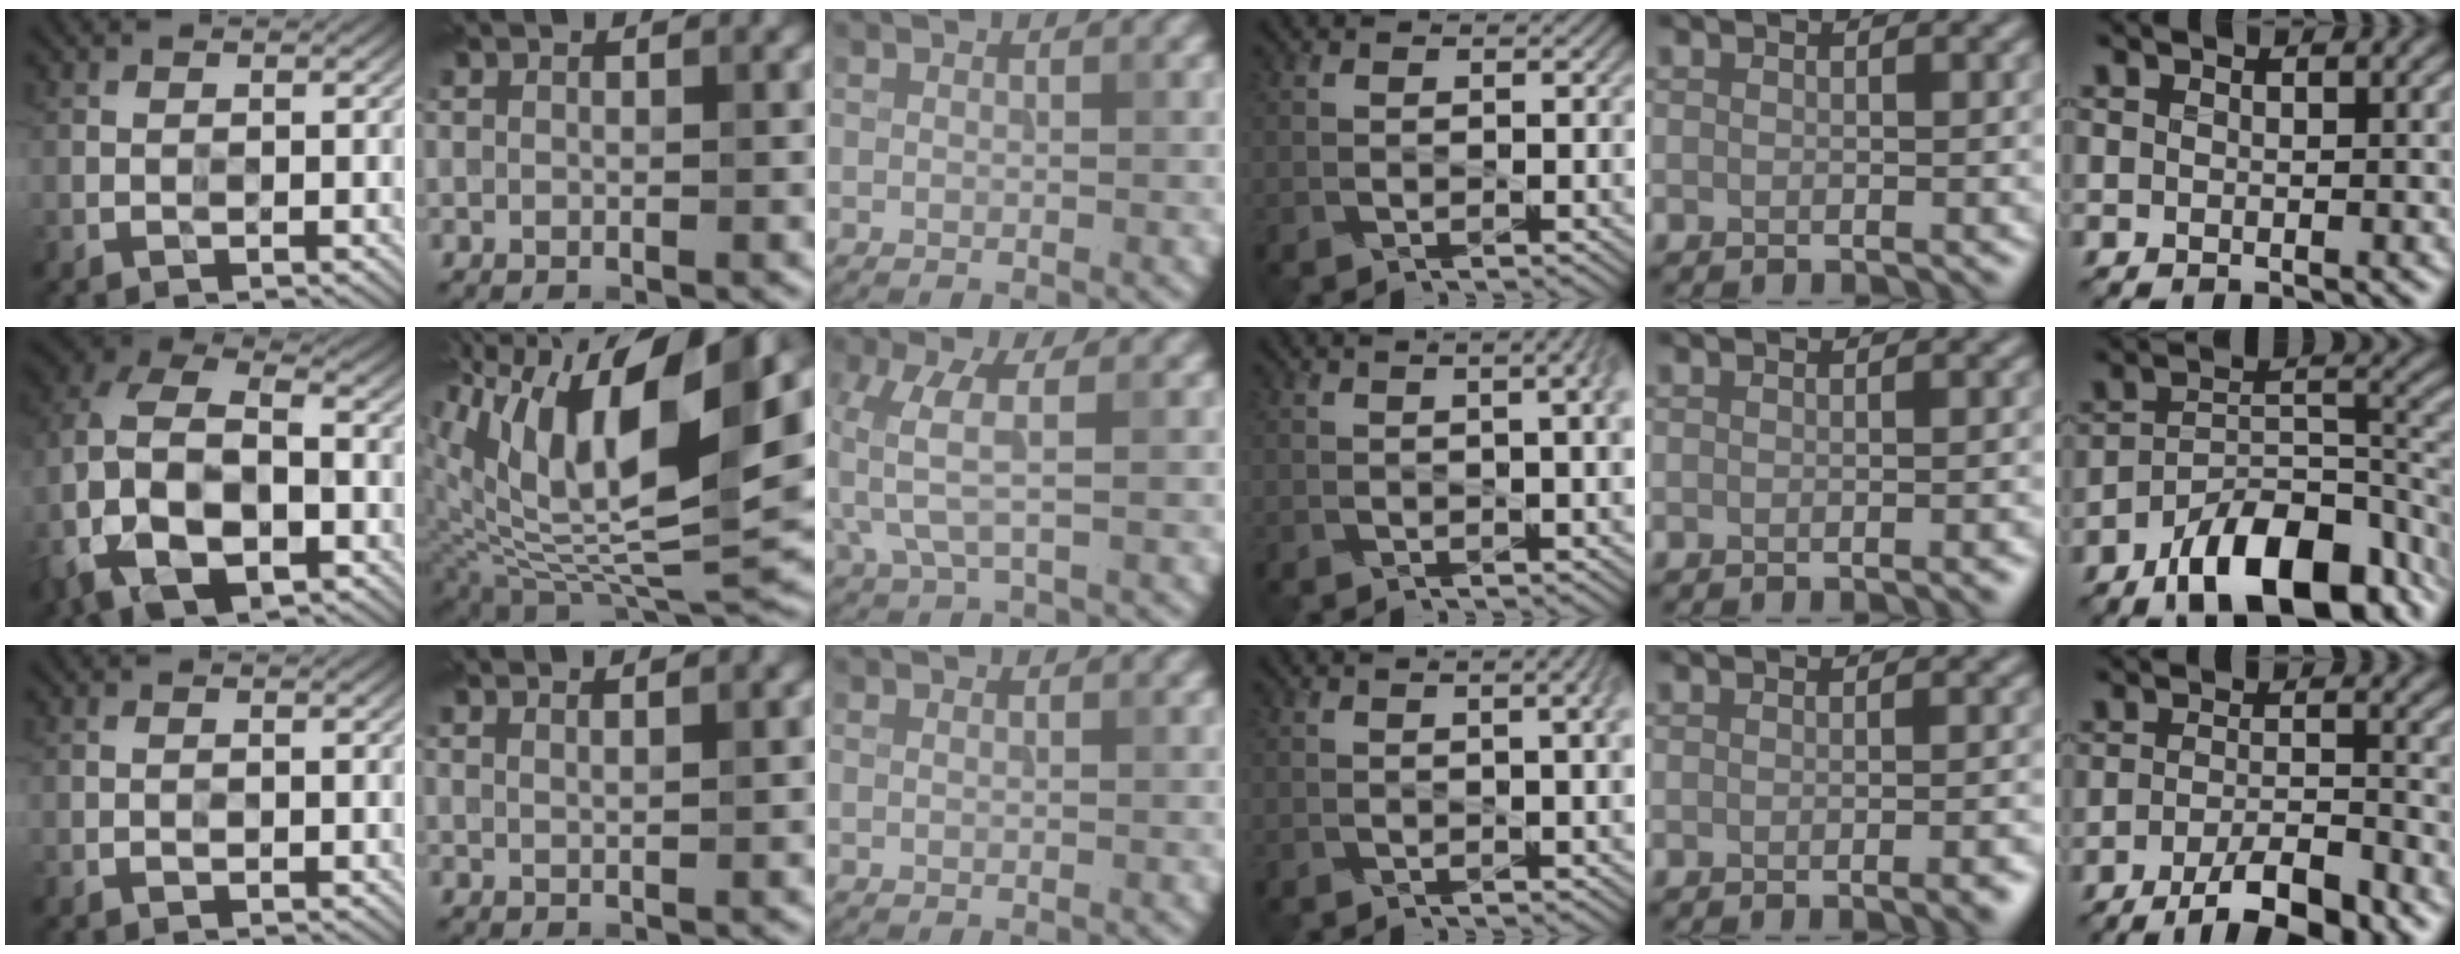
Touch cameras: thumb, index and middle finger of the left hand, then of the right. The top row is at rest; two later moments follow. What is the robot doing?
{"motion": "wipe", "object": "glass cup"}